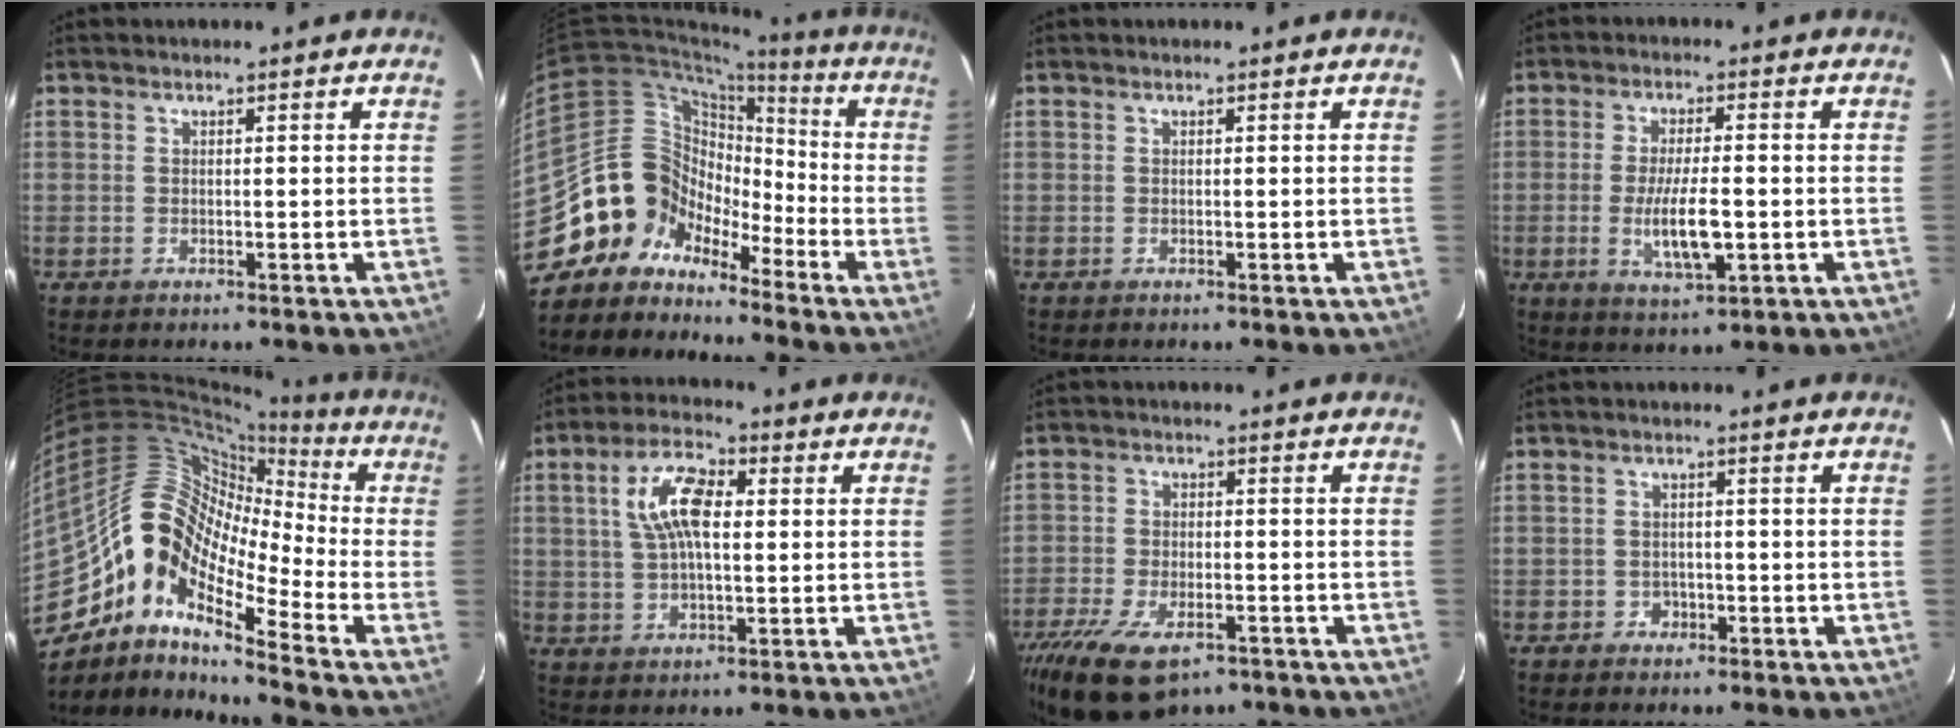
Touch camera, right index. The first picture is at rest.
{"total": 11.8, "force": [-8.7, 8.0, 1.3], "torque": [-0.036, 0.044, -0.177]}
{"total": 0.0}
{"total": 8.7, "force": [-1.7, 2.5, 8.1], "torque": [-0.156, -0.013, -0.027]}
{"total": 16.2, "force": [-7.9, 7.2, 12.2], "torque": [-0.197, -0.002, -0.170]}
{"total": 9.7, "force": [2.0, 4.6, 8.3], "torque": [-0.164, 0.022, 0.037]}
{"total": 14.3, "force": [-9.4, 6.5, 8.7], "torque": [-0.192, -0.033, -0.154]}
{"total": 2.3, "force": [-1.2, 1.9, 0.1], "torque": [-0.005, 0.007, -0.016]}